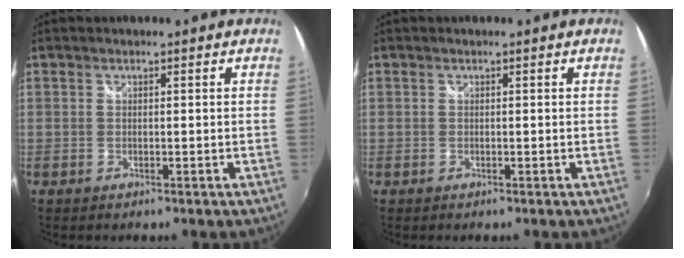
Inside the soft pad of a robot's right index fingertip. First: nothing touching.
{"total": 0.0}